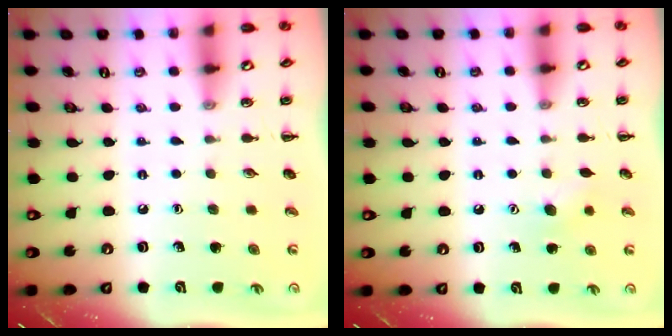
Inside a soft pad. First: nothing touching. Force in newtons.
{"total": 5.3, "press": 5.1, "slide": 1.4}